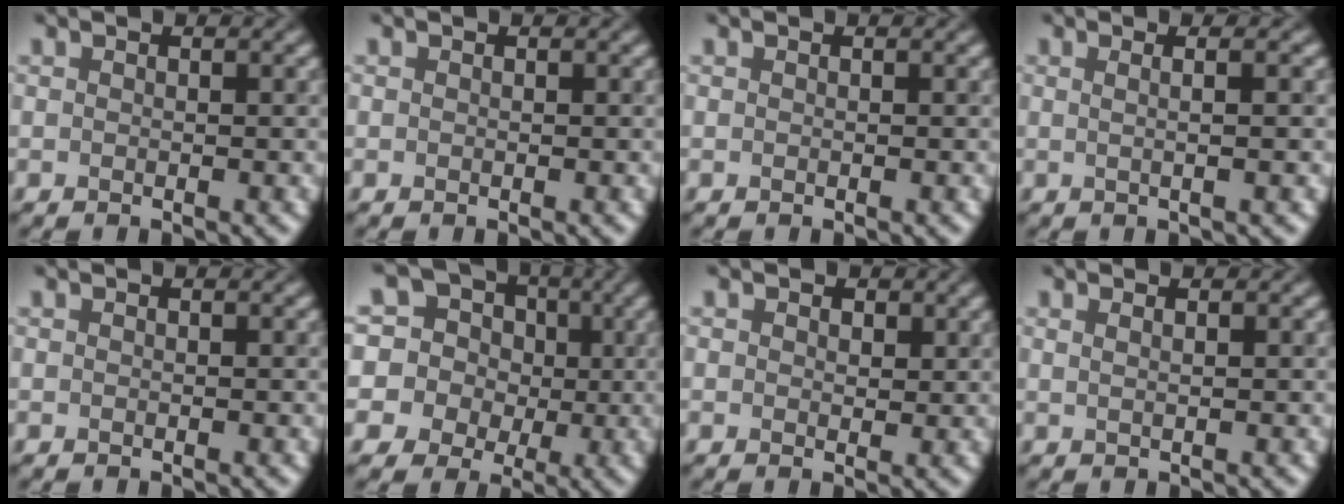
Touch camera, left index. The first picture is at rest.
{"total": 0.0}
{"total": 0.0}
{"total": 3.4, "force": [0.9, 1.5, 2.9], "torque": [-0.023, 0.016, -0.021]}
{"total": 0.0}
{"total": 13.8, "force": [5.6, 11.1, 5.9], "torque": [-0.136, 0.048, 0.066]}
{"total": 1.2, "force": [0.5, 1.0, 0.6], "torque": [-0.007, -0.002, 0.005]}
{"total": 1.2, "force": [0.7, 0.6, 0.9], "torque": [-0.006, -0.003, 0.003]}